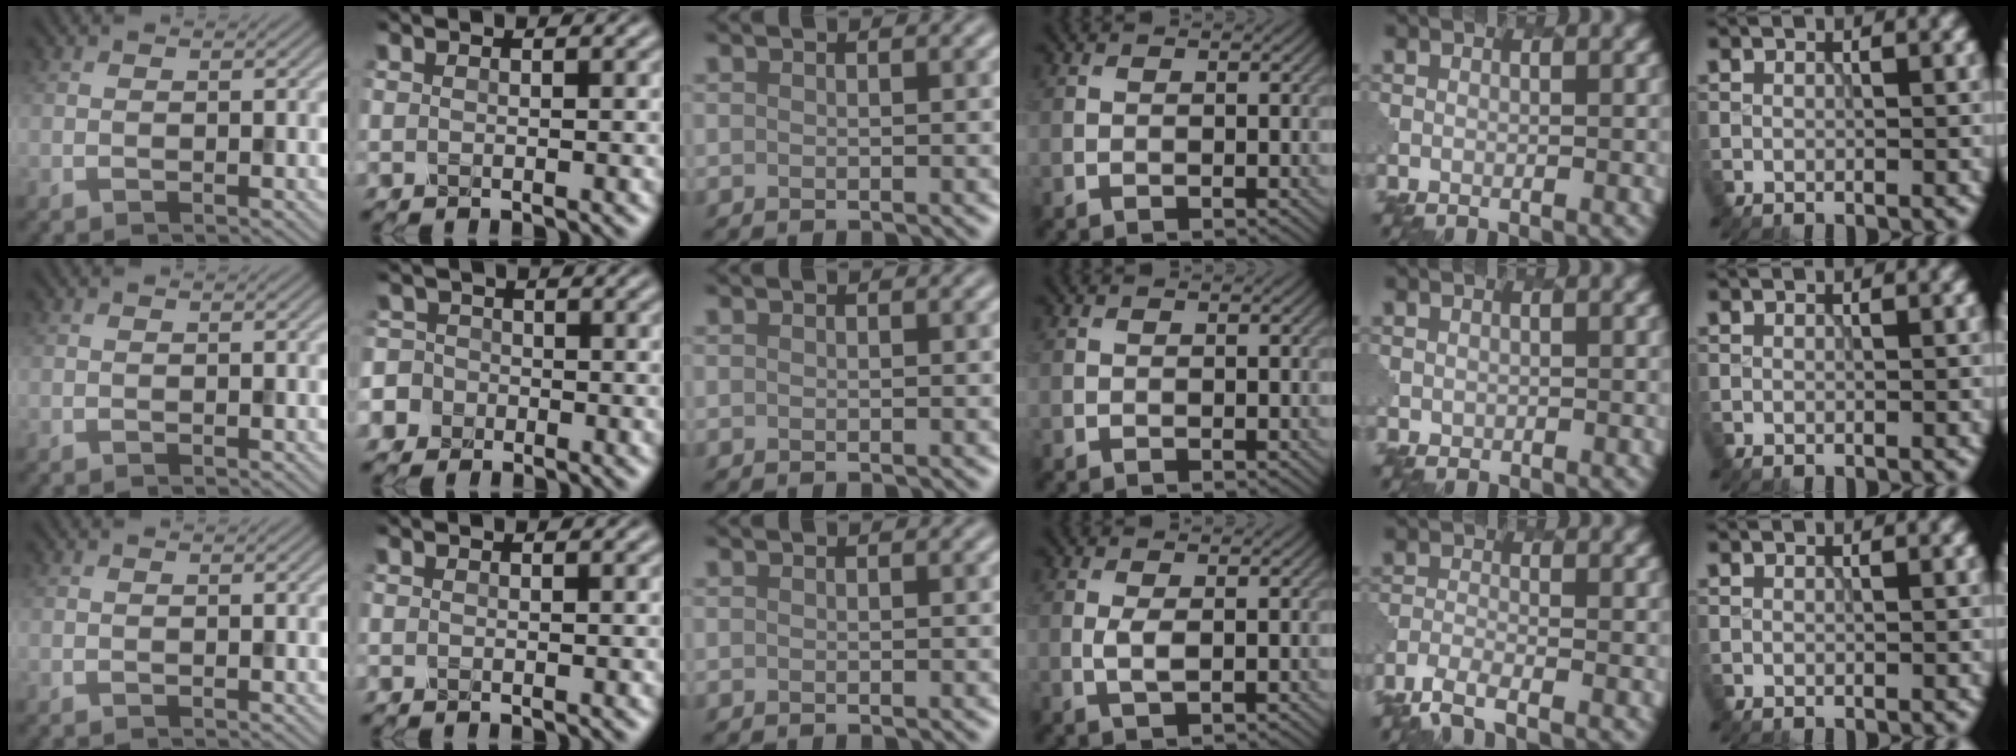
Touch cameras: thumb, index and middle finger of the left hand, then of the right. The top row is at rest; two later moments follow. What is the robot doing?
{"motion": "extract", "object": "pen bag"}